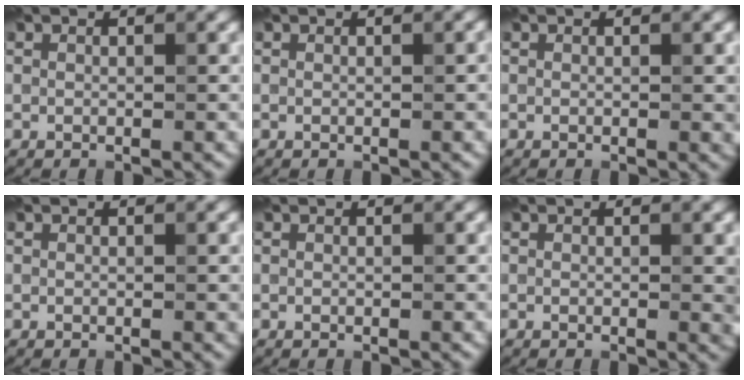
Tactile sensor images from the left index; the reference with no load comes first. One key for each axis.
{"total": 0.0}
{"total": 0.6, "fx": 0.0, "fy": 0.1, "fz": 0.6, "tx": -0.005, "ty": -0.001, "tz": -0.001}
{"total": 0.0}
{"total": 0.0}
{"total": 1.2, "fx": 0.1, "fy": 0.2, "fz": 1.2, "tx": -0.012, "ty": -0.003, "tz": -0.002}